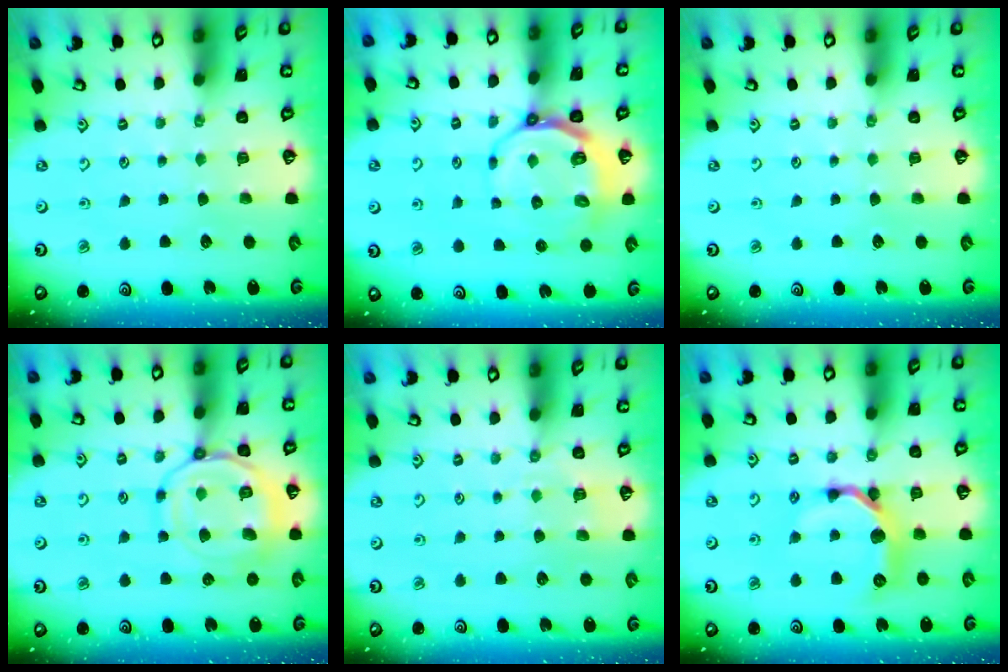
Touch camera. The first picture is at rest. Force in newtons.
{"total": 9.2, "press": 8.5, "slide": 3.5}
{"total": 0.0}
{"total": 14.3, "press": 14.2, "slide": 1.4}
{"total": 3.0, "press": 2.9, "slide": 0.7}
{"total": 11.9, "press": 11.9, "slide": 0.6}